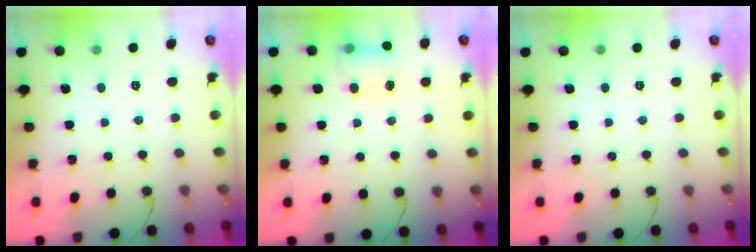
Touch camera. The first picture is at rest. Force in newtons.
{"total": 5.1, "press": 5.0, "slide": 0.8}
{"total": 0.0}